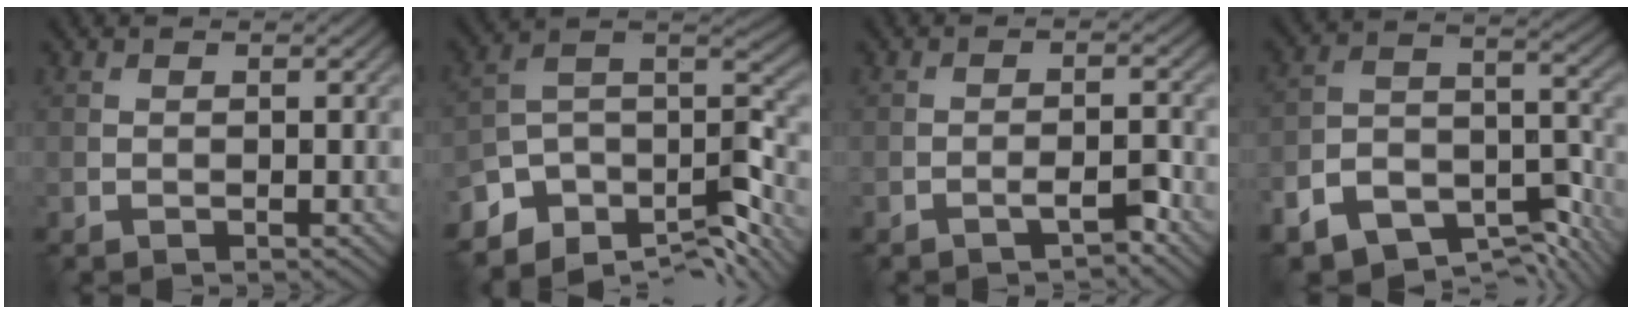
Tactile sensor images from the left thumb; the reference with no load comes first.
{"total": 10.3, "force": [-7.0, 5.2, 5.5], "torque": [-0.113, 0.002, -0.119]}
{"total": 2.4, "force": [-1.7, 0.3, 1.6], "torque": [-0.025, 0.010, -0.033]}
{"total": 11.6, "force": [-8.6, 5.7, 5.4], "torque": [-0.109, -0.018, -0.140]}